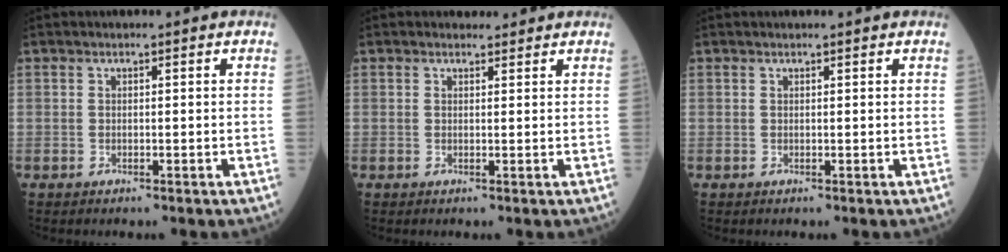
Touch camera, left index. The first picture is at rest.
{"total": 1.3, "force": [1.2, 0.5, -0.1], "torque": [-0.006, 0.002, 0.018]}
{"total": 0.9, "force": [0.8, 0.0, 0.3], "torque": [-0.007, 0.006, 0.014]}